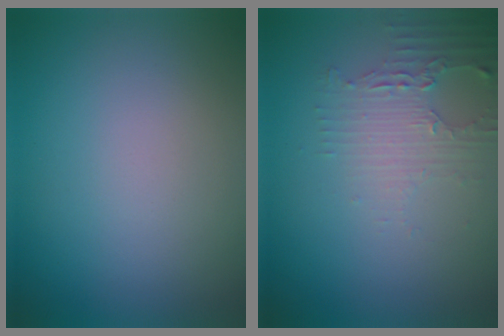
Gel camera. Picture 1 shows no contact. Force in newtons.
{"total": 2.4, "press": 2.3, "slide": 0.9}